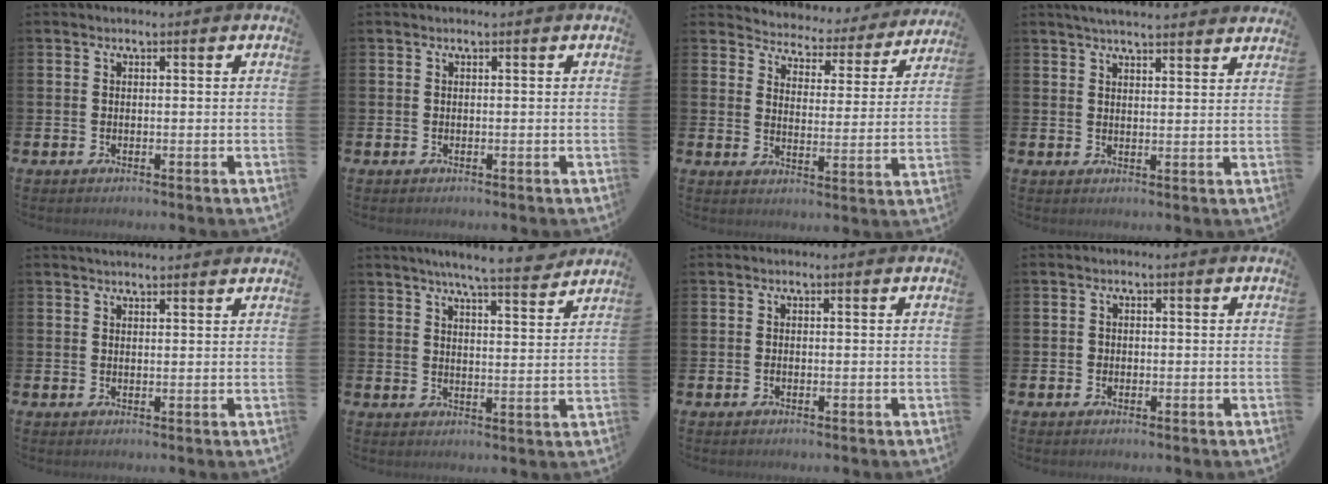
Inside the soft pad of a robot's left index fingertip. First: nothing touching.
{"total": 0.0}
{"total": 4.3, "force": [4.1, 1.3, 0.0], "torque": [-0.022, -0.042, 0.063]}
{"total": 3.7, "force": [3.6, 0.0, 0.8], "torque": [-0.021, -0.015, 0.065]}
{"total": 2.1, "force": [2.1, 0.1, 0.3], "torque": [0.001, -0.010, 0.036]}
{"total": 6.9, "force": [6.5, 0.0, 2.3], "torque": [-0.038, -0.039, 0.111]}
{"total": 0.0}
{"total": 0.9, "force": [-0.3, 0.9, 0.2], "torque": [-0.001, 0.003, -0.008]}